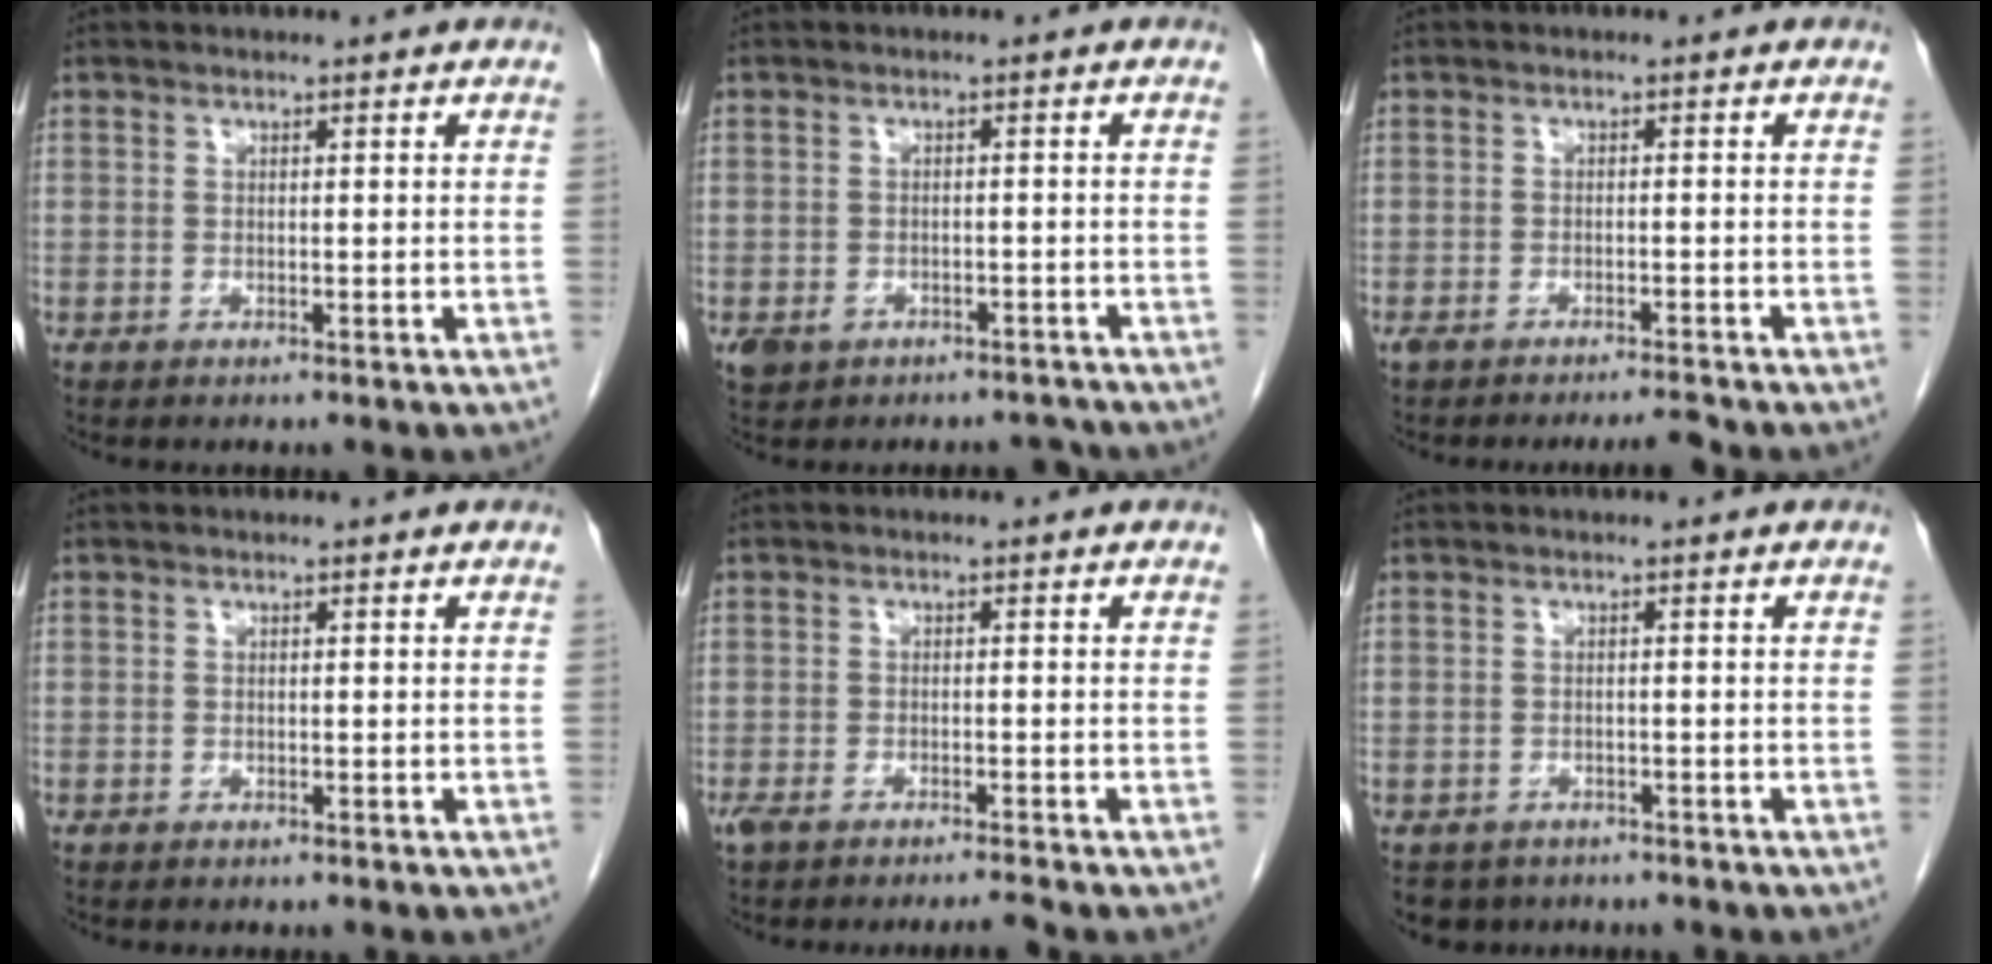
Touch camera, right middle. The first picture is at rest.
{"total": 4.6, "force": [-3.4, 2.9, 1.1], "torque": [-0.015, 0.009, -0.046]}
{"total": 2.8, "force": [-2.6, -0.1, 1.1], "torque": [-0.023, -0.001, -0.042]}
{"total": 0.0}
{"total": 3.2, "force": [-2.7, 0.0, 1.6], "torque": [-0.034, 0.000, -0.048]}
{"total": 4.1, "force": [-3.3, 2.4, 0.3], "torque": [-0.005, -0.001, -0.047]}